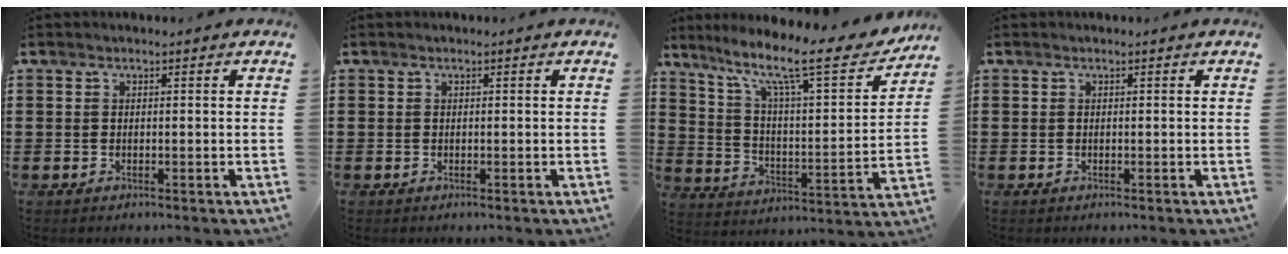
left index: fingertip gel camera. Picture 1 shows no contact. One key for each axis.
{"total": 0.0}
{"total": 13.4, "fx": 10.0, "fy": 2.1, "fz": 8.7, "tx": -0.169, "ty": -0.064, "tz": 0.158}
{"total": 0.0}